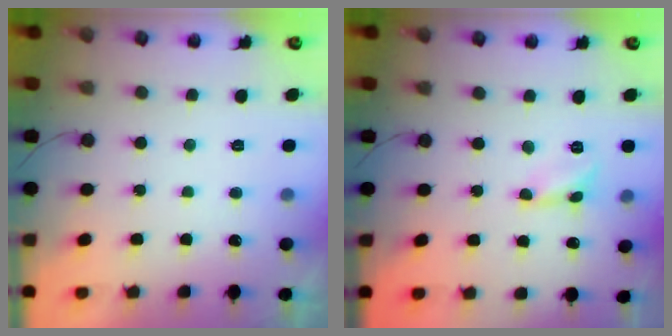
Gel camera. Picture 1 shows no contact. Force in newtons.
{"total": 2.6, "press": 2.6, "slide": 0.2}